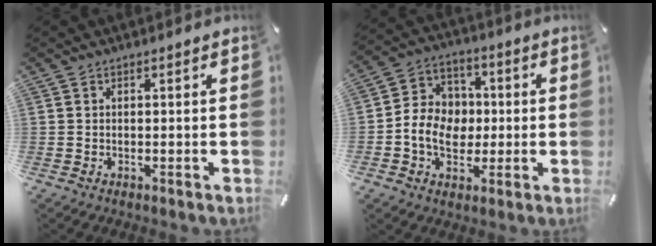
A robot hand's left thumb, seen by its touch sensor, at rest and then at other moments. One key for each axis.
{"total": 9.8, "fx": -1.4, "fy": 8.5, "fz": 4.5, "tx": -0.096, "ty": 0.024, "tz": -0.020}